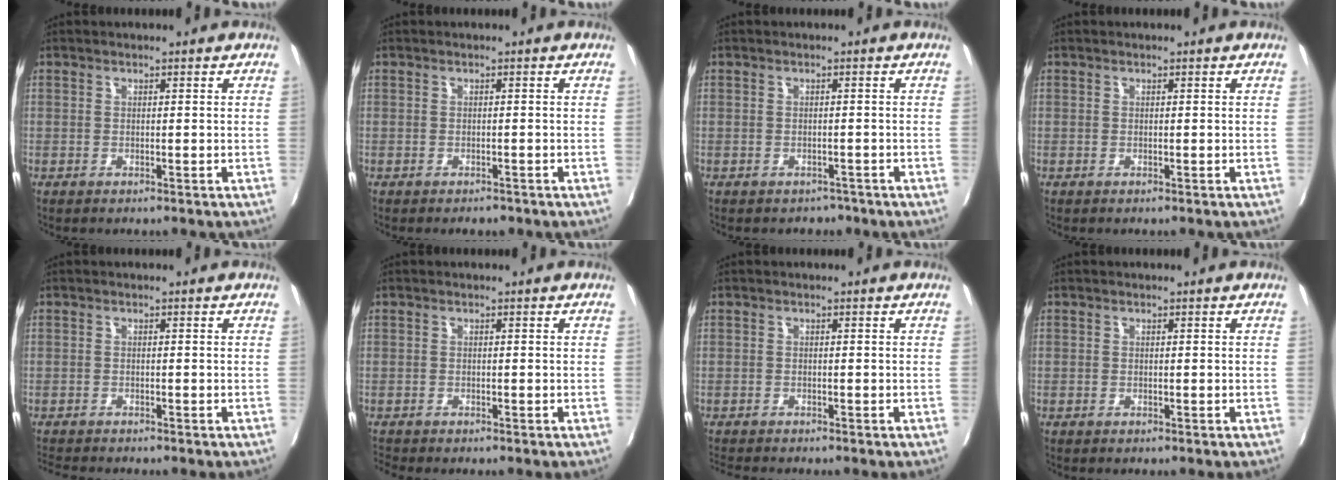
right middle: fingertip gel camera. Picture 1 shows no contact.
{"total": 1.7, "force": [-1.4, 0.9, 0.6], "torque": [-0.012, -0.007, -0.018]}
{"total": 2.7, "force": [-2.0, 1.8, 0.4], "torque": [-0.010, -0.005, -0.023]}
{"total": 0.0}
{"total": 3.3, "force": [-3.1, 0.1, 1.0], "torque": [-0.030, -0.019, -0.059]}
{"total": 1.4, "force": [-1.4, 0.1, 0.3], "torque": [-0.008, -0.011, -0.028]}
{"total": 2.6, "force": [-2.4, 0.1, 0.8], "torque": [-0.023, -0.019, -0.047]}
{"total": 0.0}